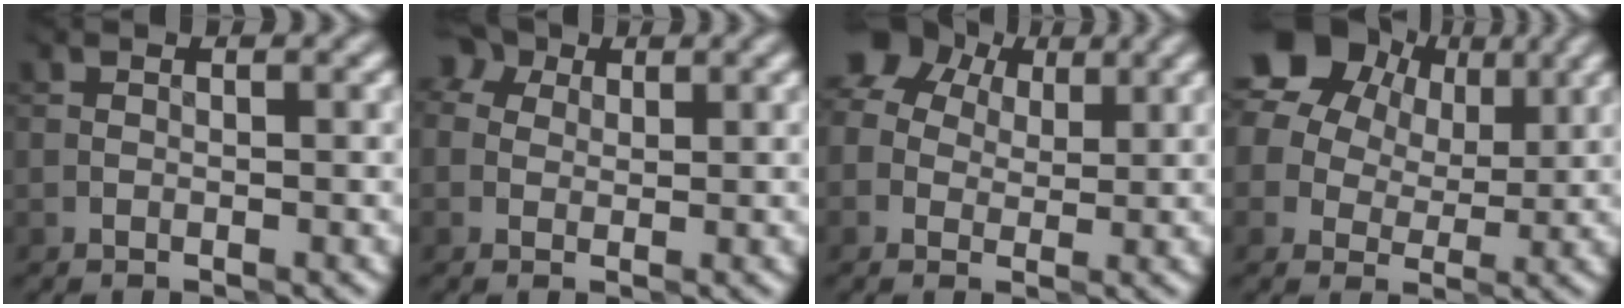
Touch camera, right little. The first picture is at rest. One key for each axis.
{"total": 3.2, "fx": 1.4, "fy": 2.4, "fz": 1.6, "tx": -0.013, "ty": 0.018, "tz": -0.004}
{"total": 7.2, "fx": 2.7, "fy": 5.5, "fz": 3.7, "tx": -0.061, "ty": 0.034, "tz": 0.016}
{"total": 10.6, "fx": 5.3, "fy": 7.9, "fz": 4.7, "tx": -0.084, "ty": 0.043, "tz": 0.073}